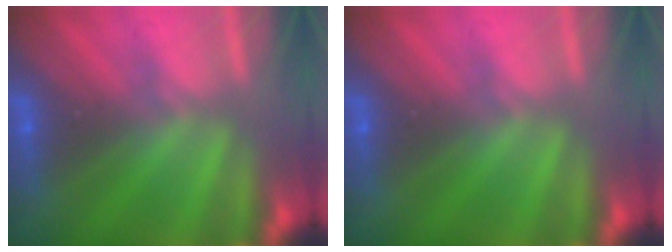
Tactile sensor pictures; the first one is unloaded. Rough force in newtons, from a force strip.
{"total": 0.0}